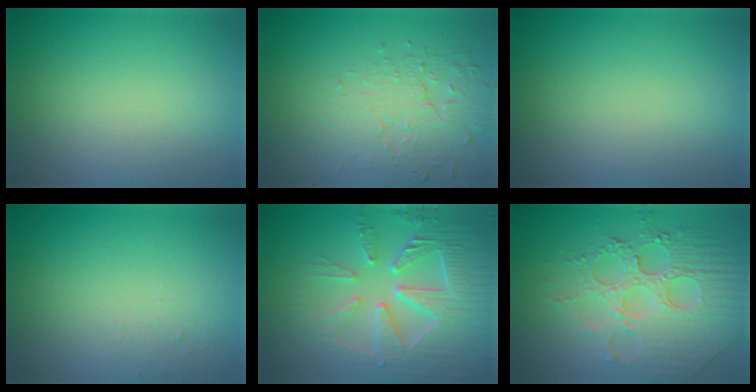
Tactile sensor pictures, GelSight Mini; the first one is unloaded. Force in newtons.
{"total": 5.0, "press": 3.6, "slide": 3.4}
{"total": 0.0}
{"total": 1.0, "press": 0.9, "slide": 0.1}
{"total": 7.5, "press": 6.1, "slide": 4.3}
{"total": 8.1, "press": 6.0, "slide": 5.5}